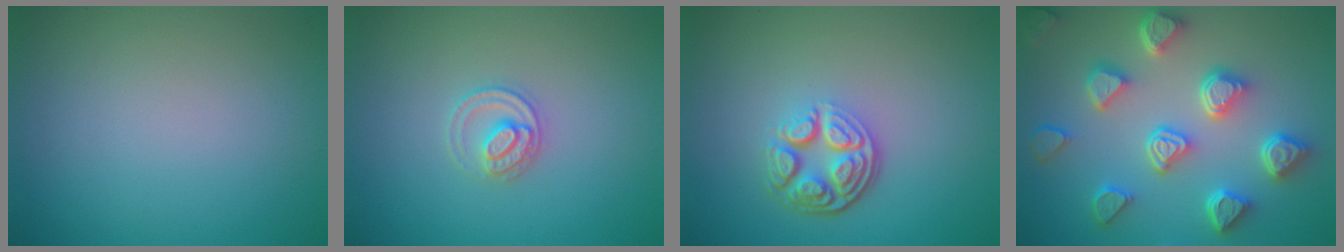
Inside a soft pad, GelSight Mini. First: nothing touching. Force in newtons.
{"total": 2.2, "press": 2.2, "slide": 0.2}
{"total": 4.6, "press": 3.4, "slide": 3.1}
{"total": 7.0, "press": 5.8, "slide": 4.0}